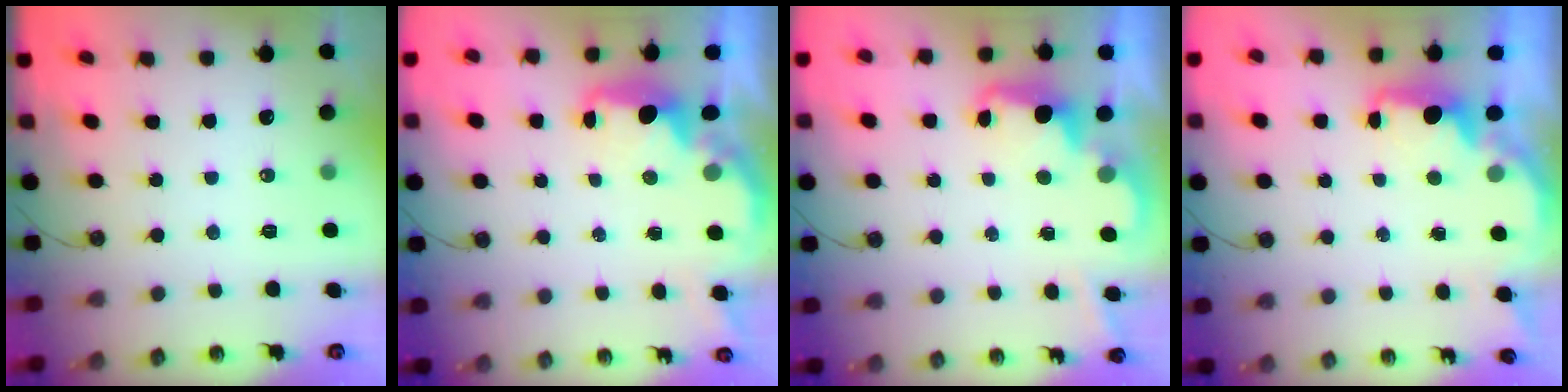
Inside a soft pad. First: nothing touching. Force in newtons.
{"total": 2.8, "press": 2.8, "slide": 0.4}
{"total": 2.3, "press": 2.3, "slide": 0.5}
{"total": 1.9, "press": 1.9, "slide": 0.5}